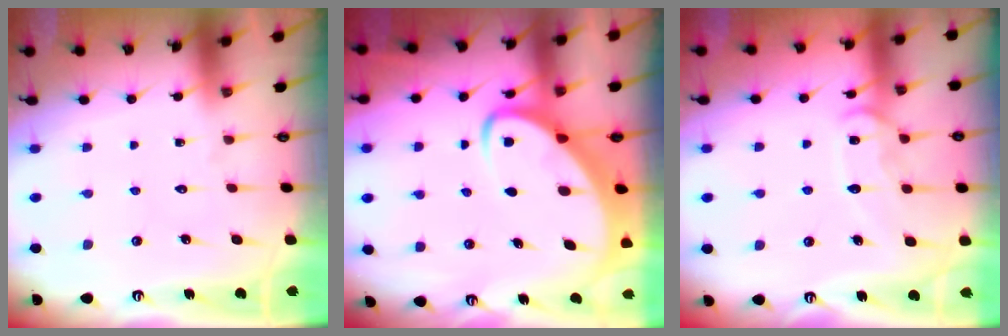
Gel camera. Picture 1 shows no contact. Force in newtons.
{"total": 5.2, "press": 5.1, "slide": 0.6}
{"total": 12.1, "press": 12.1, "slide": 1.1}